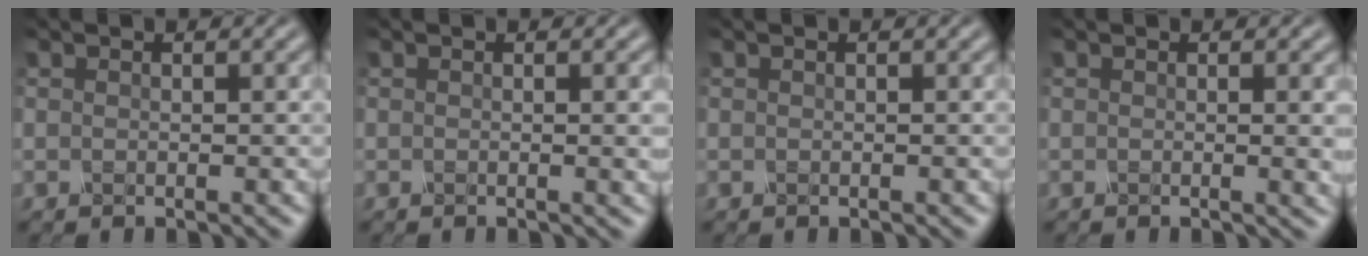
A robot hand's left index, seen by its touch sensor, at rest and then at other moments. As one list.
[{"total": 2.2, "force": [0.0, 0.7, 2.1], "torque": [-0.017, 0.001, -0.004]}, {"total": 0.0}, {"total": 2.7, "force": [0.1, 0.9, 2.5], "torque": [-0.022, 0.001, -0.002]}]